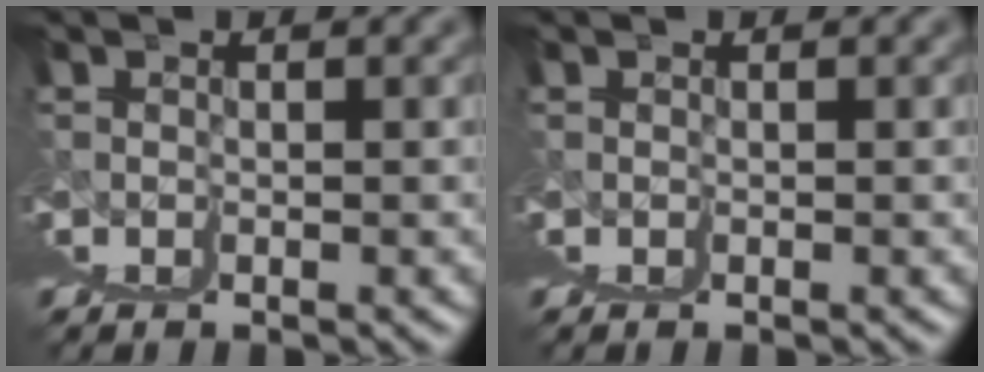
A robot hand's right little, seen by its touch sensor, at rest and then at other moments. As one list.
[{"total": 0.0}]